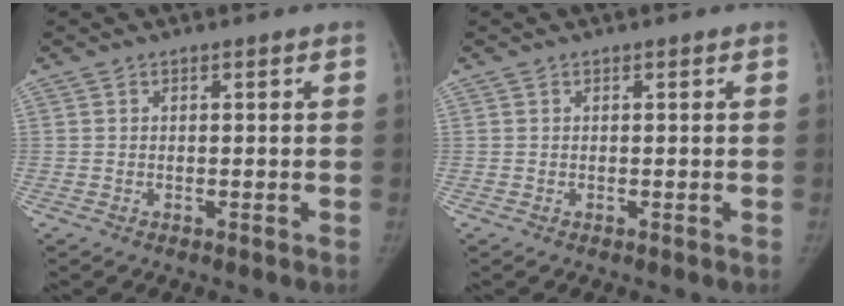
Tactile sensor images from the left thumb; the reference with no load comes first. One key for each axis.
{"total": 0.0}